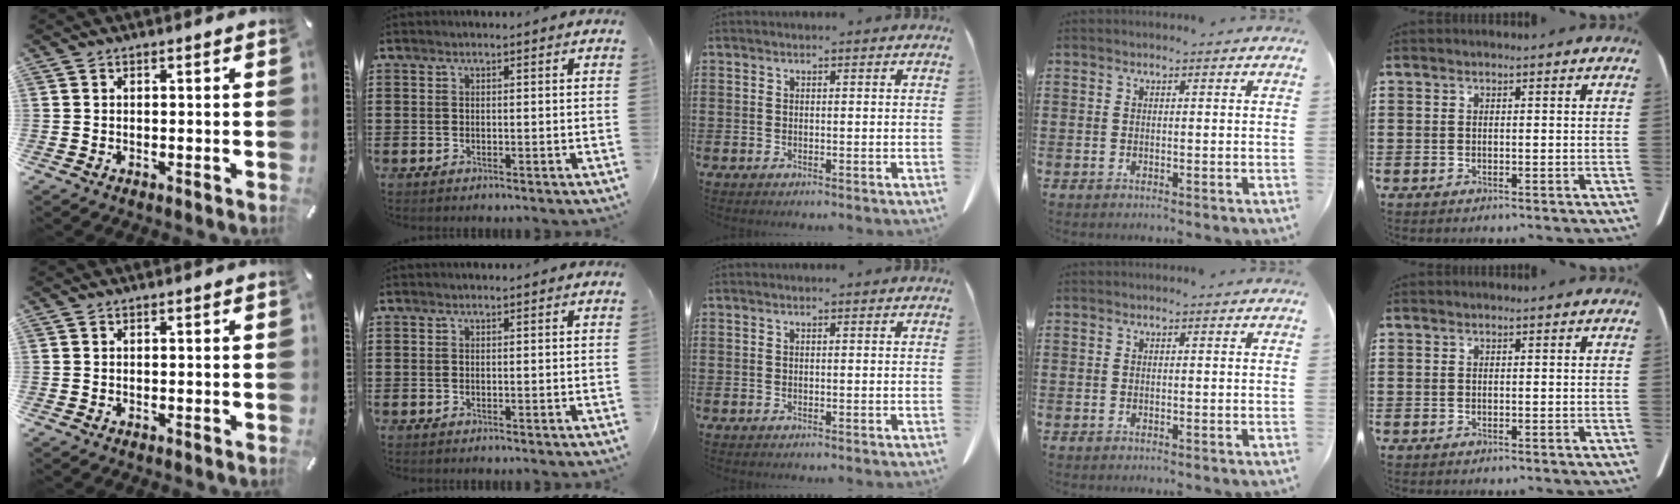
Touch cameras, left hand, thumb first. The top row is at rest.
{}